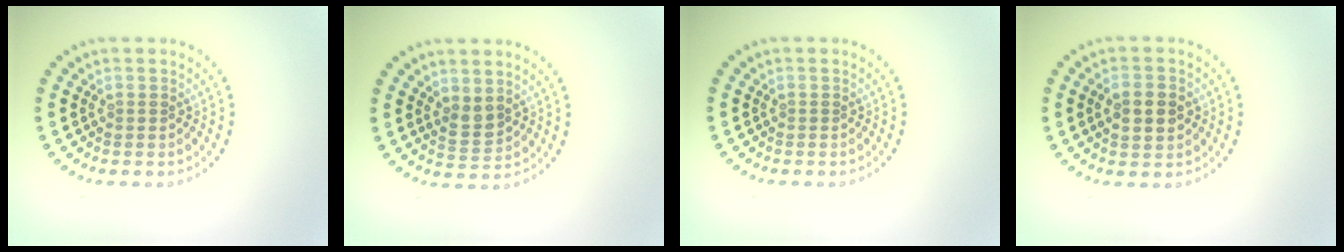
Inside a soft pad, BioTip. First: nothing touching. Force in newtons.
{"total": 1.7, "press": 1.6, "slide": 0.7}
{"total": 0.0}
{"total": 3.7, "press": 3.7, "slide": 0.1}